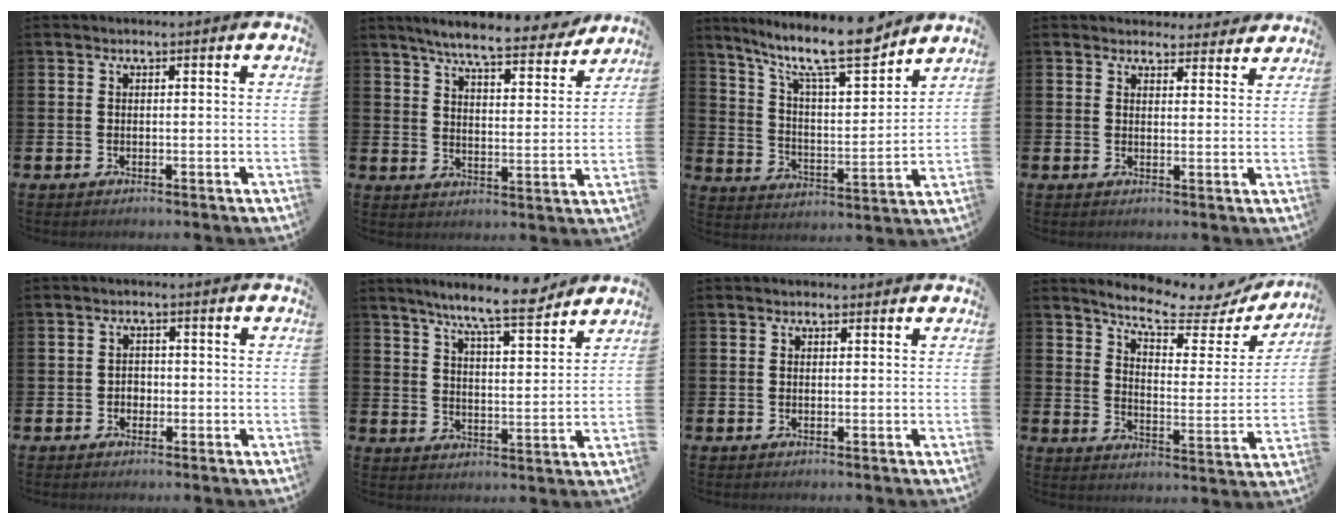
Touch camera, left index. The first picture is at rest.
{"total": 7.6, "force": [7.0, 0.5, 2.8], "torque": [-0.062, -0.045, 0.117]}
{"total": 13.4, "force": [11.0, 2.8, 7.2], "torque": [-0.149, -0.063, 0.188]}
{"total": 3.5, "force": [3.4, 1.1, -0.1], "torque": [0.008, -0.019, 0.059]}
{"total": 1.6, "force": [-0.4, 1.4, 0.6], "torque": [-0.001, 0.001, -0.013]}
{"total": 8.8, "force": [7.9, 0.6, 3.7], "torque": [-0.081, -0.045, 0.137]}
{"total": 0.6, "force": [0.5, 0.3, 0.2], "torque": [0.009, -0.002, 0.006]}
{"total": 6.9, "force": [6.2, 1.2, 2.8], "torque": [-0.070, -0.051, 0.097]}